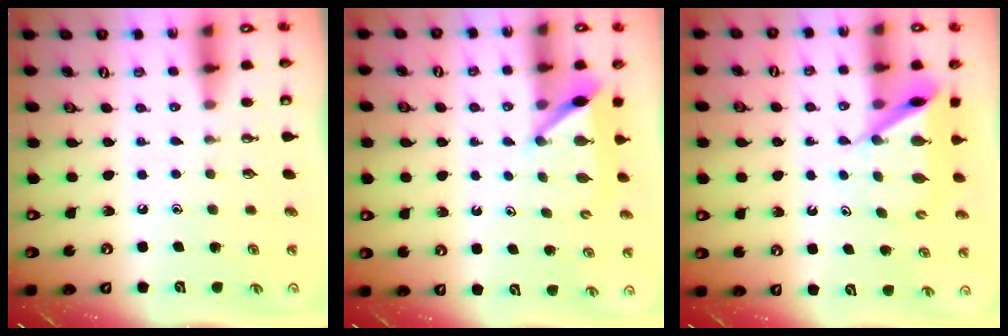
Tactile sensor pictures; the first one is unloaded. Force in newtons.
{"total": 6.2, "press": 6.2, "slide": 0.7}
{"total": 8.1, "press": 8.1, "slide": 0.3}